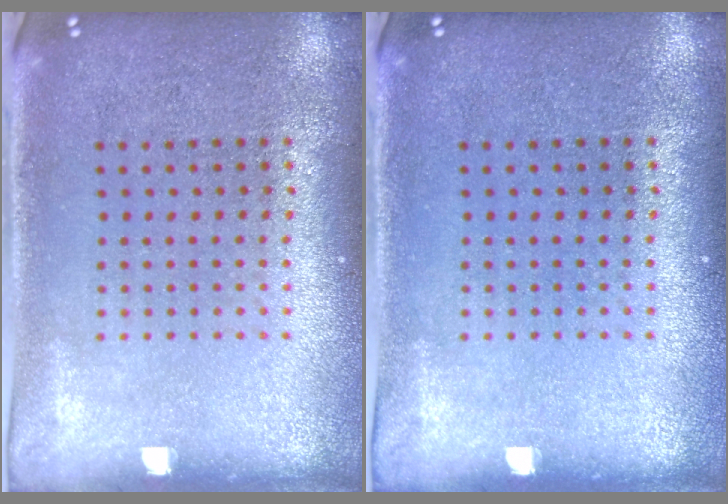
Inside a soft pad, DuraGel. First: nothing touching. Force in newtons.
{"total": 0.0}